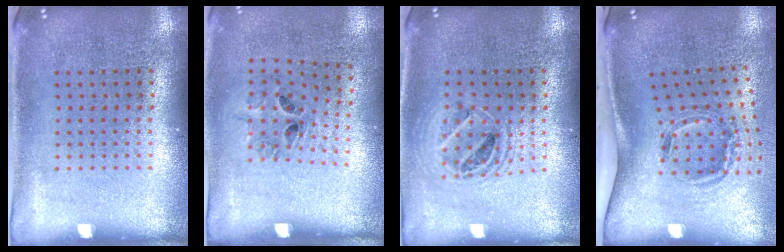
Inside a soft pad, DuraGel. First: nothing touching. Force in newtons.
{"total": 1.3, "press": 0.7, "slide": 1.2}
{"total": 1.5, "press": 1.3, "slide": 0.7}
{"total": 2.0, "press": 1.2, "slide": 1.5}